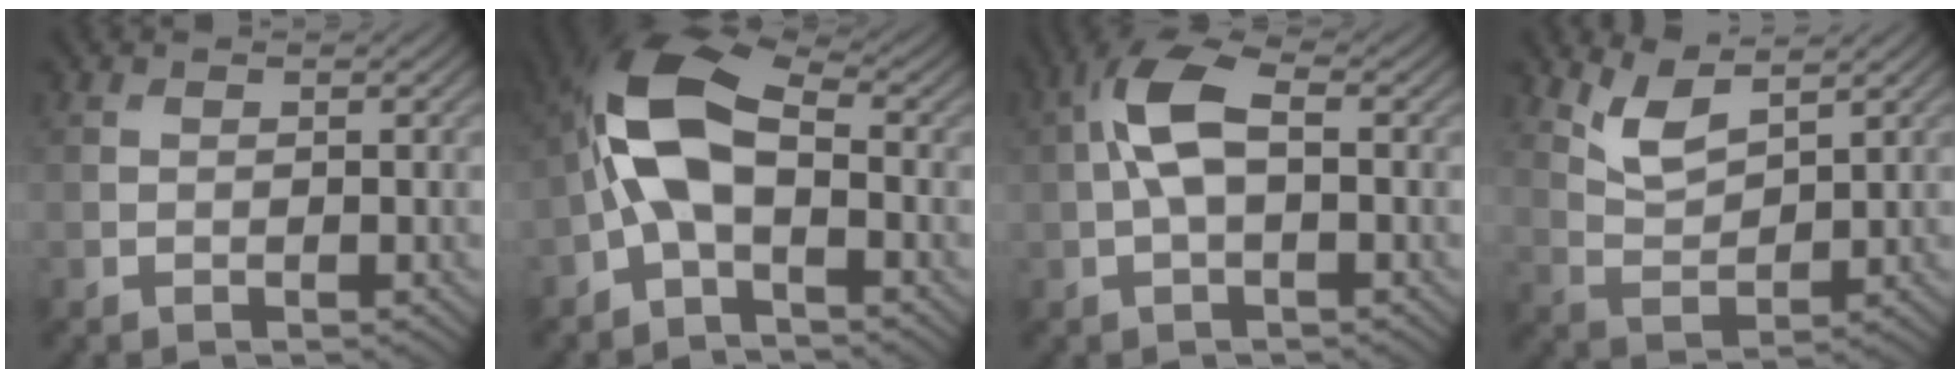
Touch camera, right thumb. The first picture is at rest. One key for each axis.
{"total": 9.3, "fx": -0.8, "fy": 4.5, "fz": 8.1, "tx": -0.172, "ty": 0.028, "tz": -0.034}
{"total": 6.4, "fx": 0.3, "fy": 2.7, "fz": 5.8, "tx": -0.131, "ty": 0.019, "tz": -0.003}
{"total": 4.8, "fx": 3.4, "fy": 1.5, "fz": 3.0, "tx": -0.078, "ty": -0.006, "tz": 0.076}